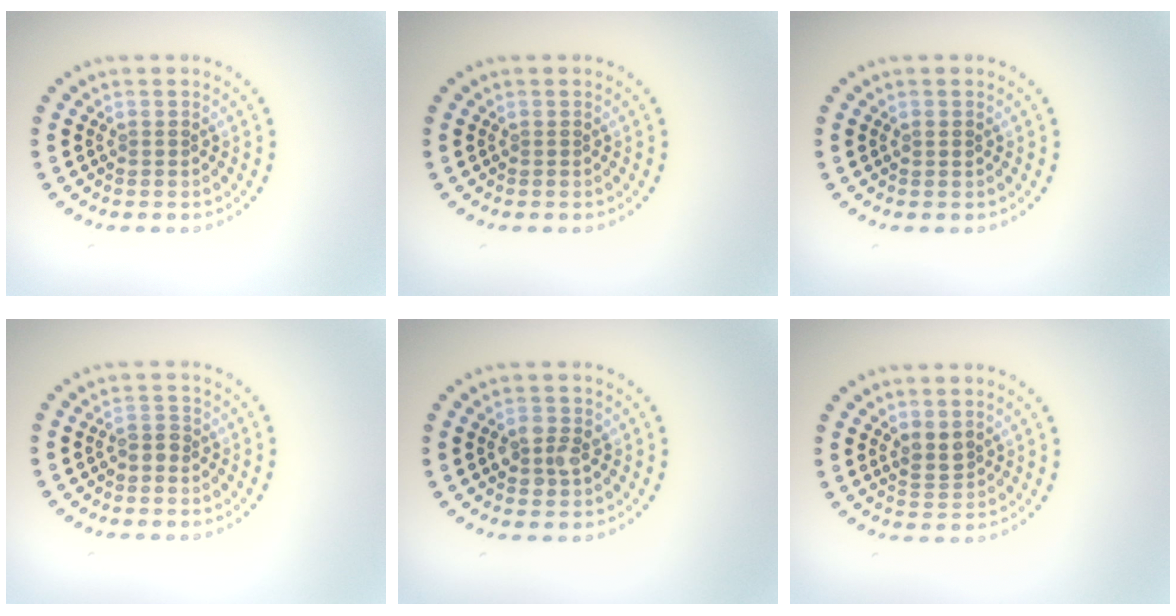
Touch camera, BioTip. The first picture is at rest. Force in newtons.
{"total": 0.0}
{"total": 0.7, "press": 0.7, "slide": 0.0}
{"total": 1.2, "press": 1.1, "slide": 0.5}
{"total": 2.3, "press": 2.2, "slide": 0.3}
{"total": 1.8, "press": 1.6, "slide": 0.7}